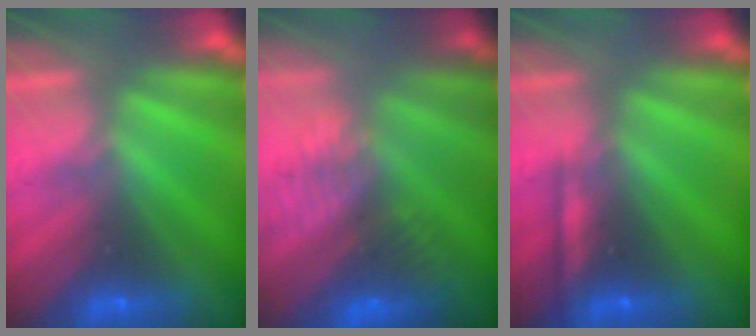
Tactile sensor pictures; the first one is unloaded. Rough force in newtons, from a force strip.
{"total": 7.4}
{"total": 2.2}